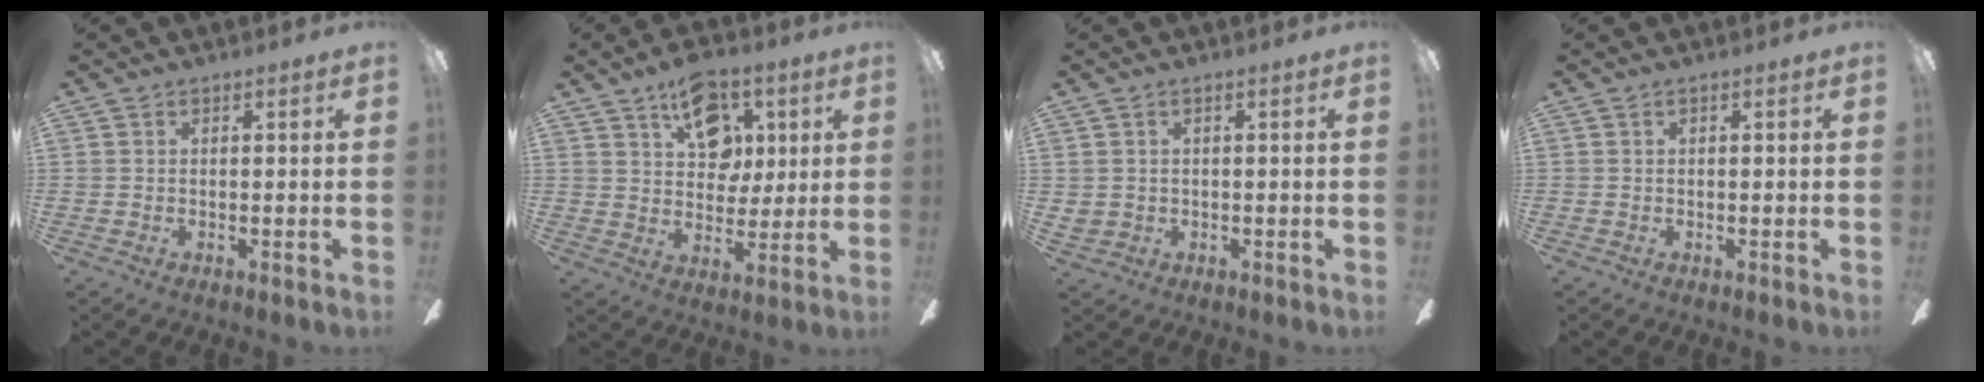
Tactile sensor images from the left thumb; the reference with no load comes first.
{"total": 13.5, "force": [7.1, 9.2, 7.0], "torque": [-0.079, -0.029, 0.126]}
{"total": 1.5, "force": [0.4, 1.4, 0.4], "torque": [-0.008, 0.002, 0.007]}
{"total": 0.0}